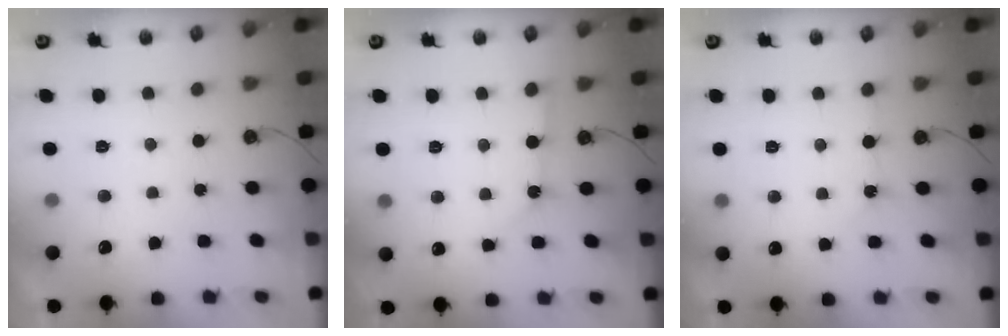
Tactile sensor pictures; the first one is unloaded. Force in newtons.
{"total": 3.8, "press": 3.8, "slide": 0.5}
{"total": 1.5, "press": 1.5, "slide": 0.3}